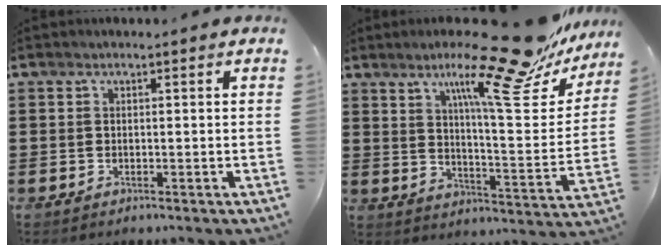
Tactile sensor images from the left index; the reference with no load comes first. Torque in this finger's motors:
{"motor_torque": [1.18, -0.95, 0.83, 0.21]}